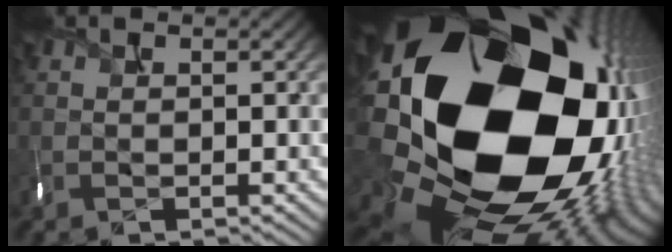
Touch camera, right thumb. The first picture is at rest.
{"total": 23.8, "force": [0.3, 17.6, 16.0], "torque": [-0.286, -0.094, 0.009]}